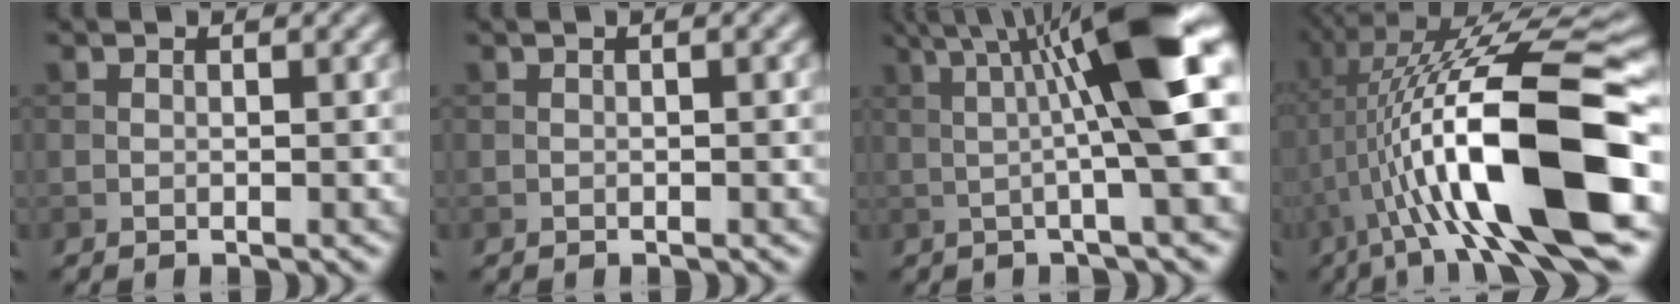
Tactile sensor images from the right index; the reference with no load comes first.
{"total": 0.7, "force": [0.2, 0.1, 0.7], "torque": [-0.012, 0.004, 0.003]}
{"total": 9.9, "force": [1.9, 1.3, 9.7], "torque": [-0.133, 0.016, 0.026]}
{"total": 15.5, "force": [-2.6, 3.5, 14.9], "torque": [-0.240, 0.028, -0.040]}